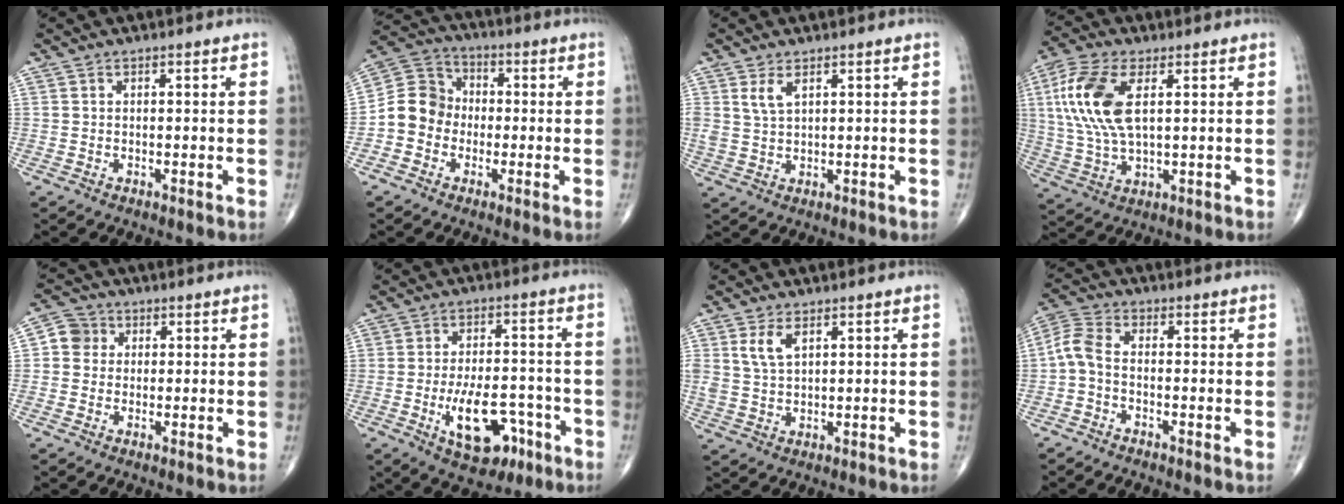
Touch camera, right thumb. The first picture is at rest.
{"total": 9.1, "force": [-2.0, 8.1, 3.6], "torque": [-0.046, 0.037, -0.049]}
{"total": 3.4, "force": [1.8, 1.5, 2.5], "torque": [-0.050, -0.006, 0.043]}
{"total": 14.1, "force": [3.4, 6.5, 12.0], "torque": [-0.275, 0.001, 0.070]}
{"total": 4.6, "force": [0.7, 4.3, 1.3], "torque": [-0.002, 0.006, 0.002]}
{"total": 11.9, "force": [-4.8, 6.3, 8.9], "torque": [-0.122, 0.027, -0.068]}
{"total": 4.7, "force": [2.2, 2.4, 3.4], "torque": [-0.069, -0.006, 0.050]}
{"total": 4.8, "force": [-1.3, 2.4, 3.9], "torque": [-0.093, 0.018, -0.040]}